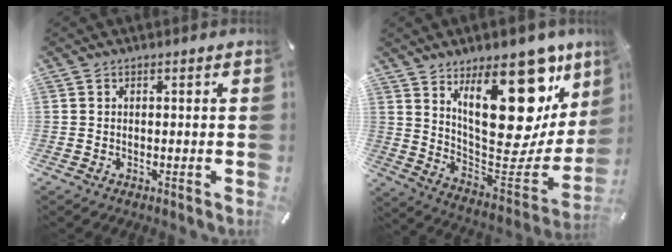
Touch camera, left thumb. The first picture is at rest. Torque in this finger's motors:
{"motor_torque": [3.24, 1.77, 1.39, -1.38, 0.64]}